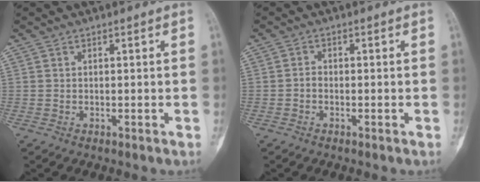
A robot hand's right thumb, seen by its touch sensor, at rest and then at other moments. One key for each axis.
{"total": 1.1, "fx": -0.4, "fy": 0.8, "fz": 0.7, "tx": -0.003, "ty": 0.004, "tz": -0.011}